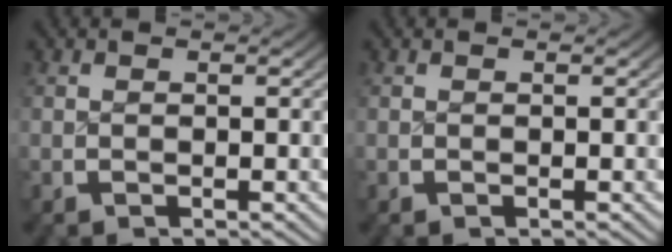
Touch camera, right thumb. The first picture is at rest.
{"total": 0.0}